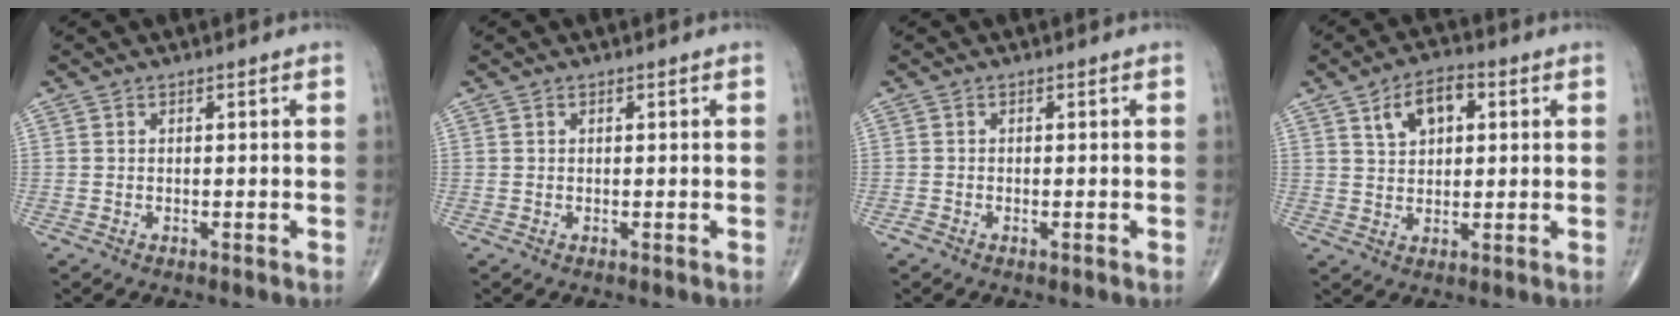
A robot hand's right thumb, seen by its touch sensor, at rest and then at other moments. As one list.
[{"total": 0.0}, {"total": 0.9, "force": [-0.5, 0.3, 0.6], "torque": [-0.011, 0.002, -0.010]}, {"total": 7.7, "force": [2.9, 4.6, 5.5], "torque": [-0.071, 0.002, 0.047]}]